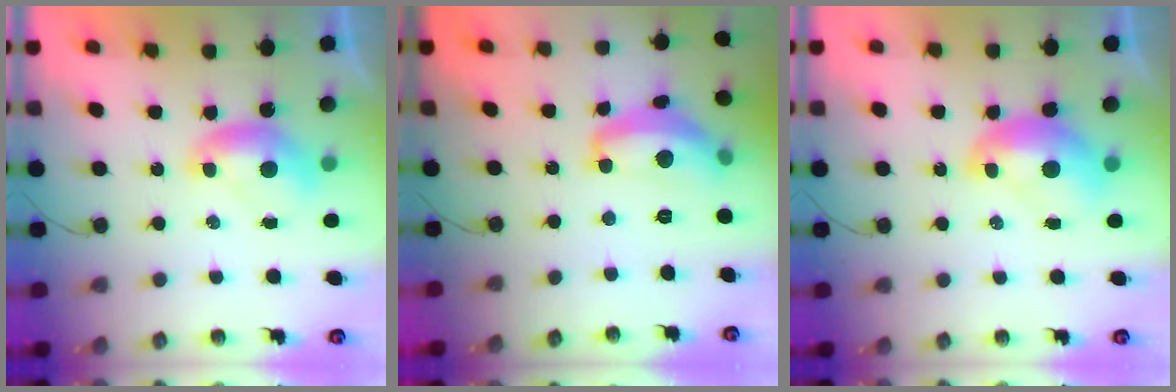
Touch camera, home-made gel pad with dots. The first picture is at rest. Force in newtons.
{"total": 10.4, "press": 10.3, "slide": 0.9}
{"total": 2.6, "press": 2.5, "slide": 0.7}